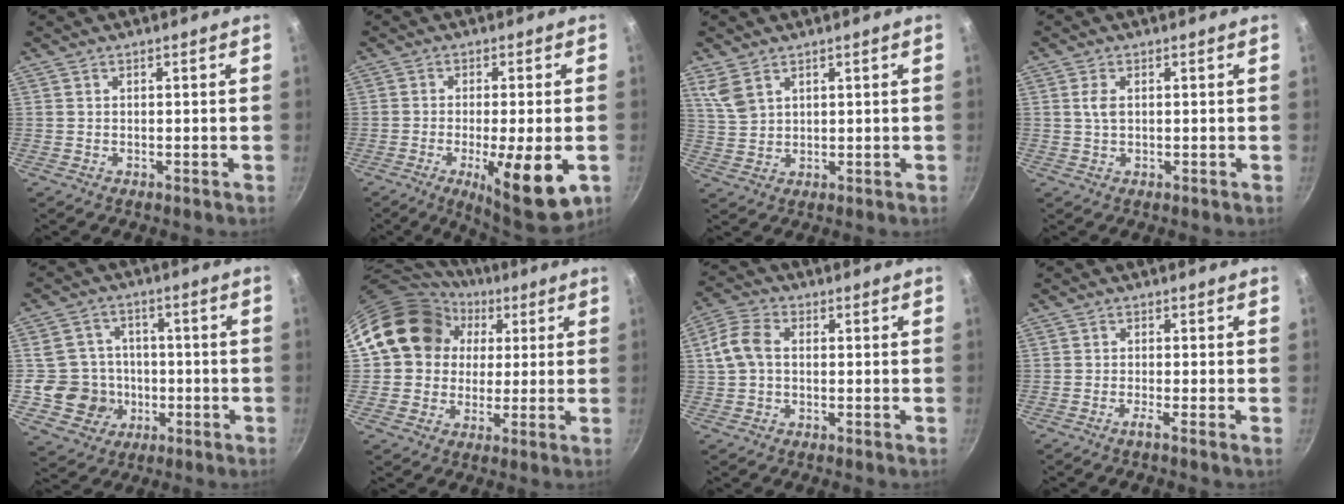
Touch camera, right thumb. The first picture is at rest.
{"total": 13.0, "force": [-4.2, 3.1, 11.9], "torque": [-0.177, -0.002, -0.058]}
{"total": 5.1, "force": [3.0, 3.0, 2.8], "torque": [-0.051, -0.012, 0.070]}
{"total": 2.3, "force": [0.5, 1.2, 1.9], "torque": [-0.037, 0.001, 0.009]}
{"total": 10.1, "force": [-1.8, 9.6, 2.5], "torque": [-0.007, 0.029, -0.031]}
{"total": 17.0, "force": [4.0, 14.7, 7.7], "torque": [-0.109, 0.028, 0.062]}
{"total": 6.9, "force": [0.4, 4.8, 5.0], "torque": [-0.104, 0.019, -0.002]}
{"total": 1.6, "force": [-0.9, -0.5, 1.3], "torque": [-0.031, 0.001, -0.022]}